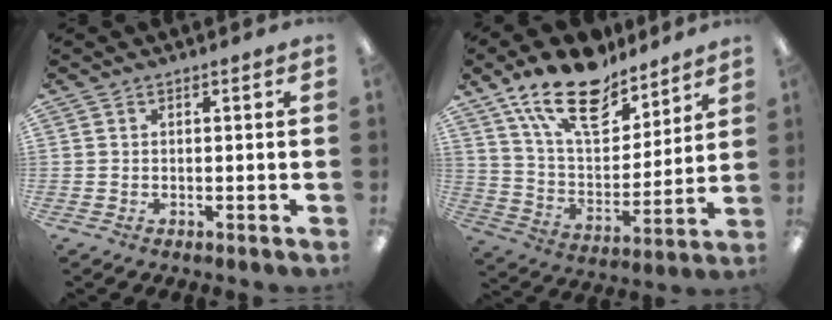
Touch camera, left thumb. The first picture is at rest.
{"total": 19.8, "force": [14.4, 9.0, 10.3], "torque": [-0.185, -0.078, 0.255]}